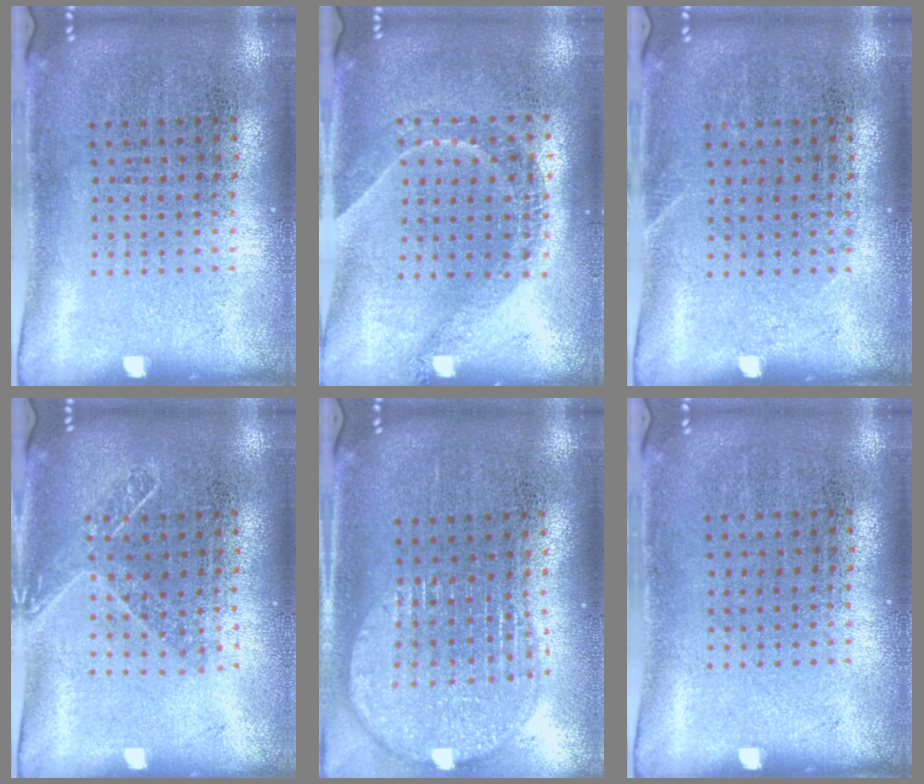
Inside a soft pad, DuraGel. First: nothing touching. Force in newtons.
{"total": 1.5, "press": 1.3, "slide": 0.9}
{"total": 0.5, "press": 0.5, "slide": 0.1}
{"total": 1.5, "press": 1.2, "slide": 0.9}
{"total": 1.9, "press": 1.6, "slide": 1.1}
{"total": 0.0}